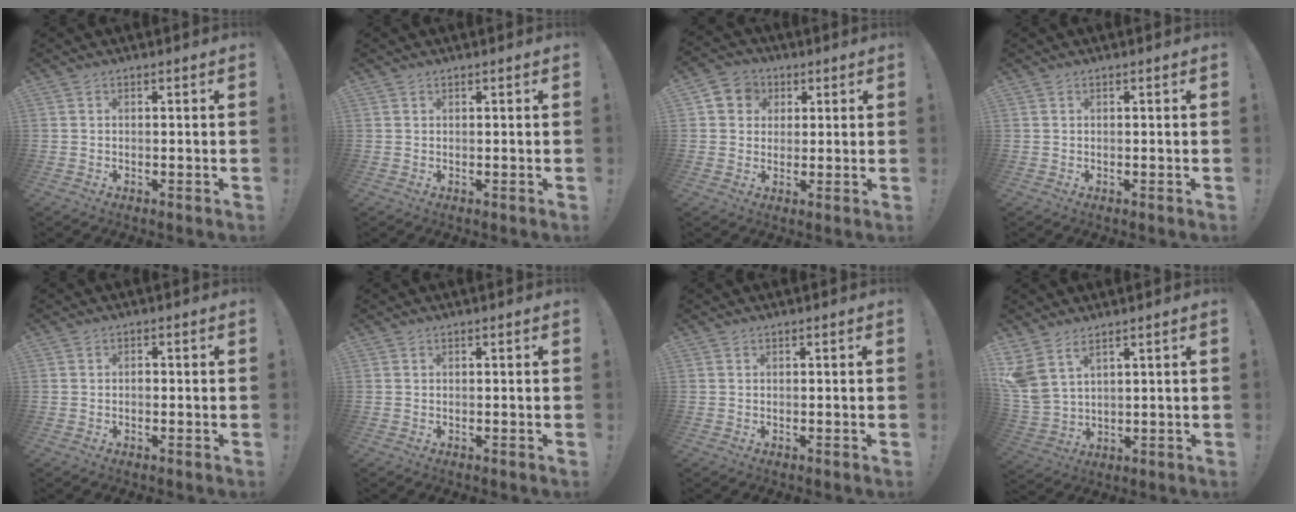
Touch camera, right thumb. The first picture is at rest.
{"total": 0.0}
{"total": 6.4, "force": [1.2, 6.1, 1.7], "torque": [-0.022, 0.004, 0.025]}
{"total": 0.0}
{"total": 1.0, "force": [-0.6, 0.6, 0.5], "torque": [-0.011, 0.003, -0.011]}
{"total": 0.0}
{"total": 0.0}
{"total": 7.1, "force": [4.8, 3.2, 4.1], "torque": [-0.078, -0.030, 0.095]}